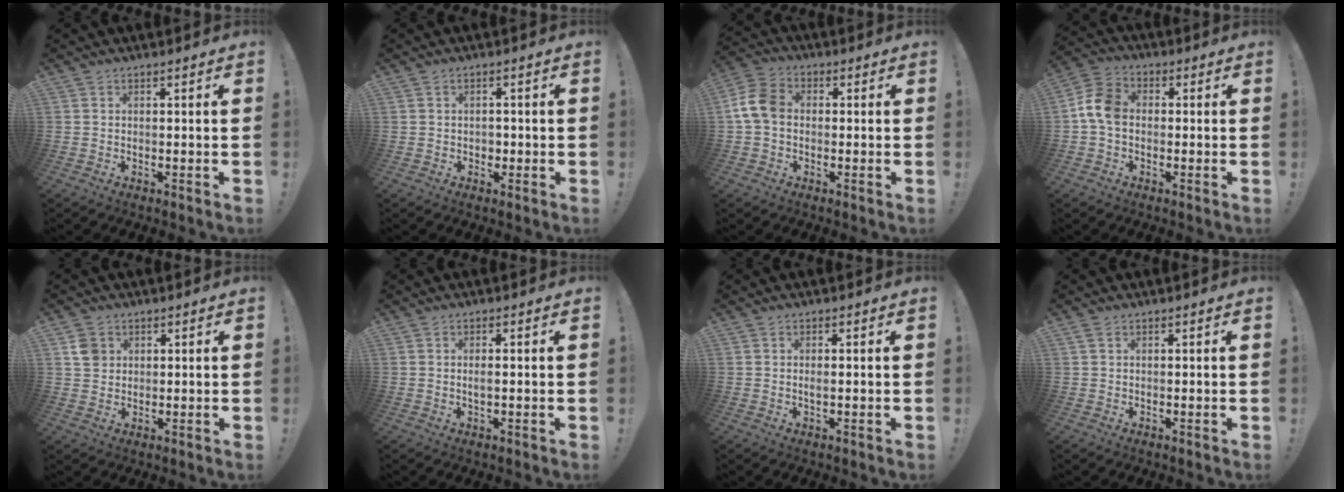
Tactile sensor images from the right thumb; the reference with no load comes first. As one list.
[{"total": 1.9, "force": [-0.5, 1.7, 0.5], "torque": [-0.008, 0.003, -0.012]}, {"total": 9.7, "force": [0.1, 6.9, 6.7], "torque": [-0.142, 0.014, 0.008]}, {"total": 9.3, "force": [-0.2, 6.6, 6.6], "torque": [-0.130, 0.019, 0.004]}, {"total": 4.6, "force": [1.8, 4.0, 1.5], "torque": [-0.012, -0.002, 0.033]}, {"total": 1.6, "force": [-0.3, 0.4, 1.6], "torque": [-0.028, 0.000, -0.006]}, {"total": 1.2, "force": [-0.3, 0.2, 1.1], "torque": [-0.020, -0.001, -0.006]}, {"total": 1.0, "force": [0.5, 0.7, 0.6], "torque": [-0.012, 0.004, 0.008]}]